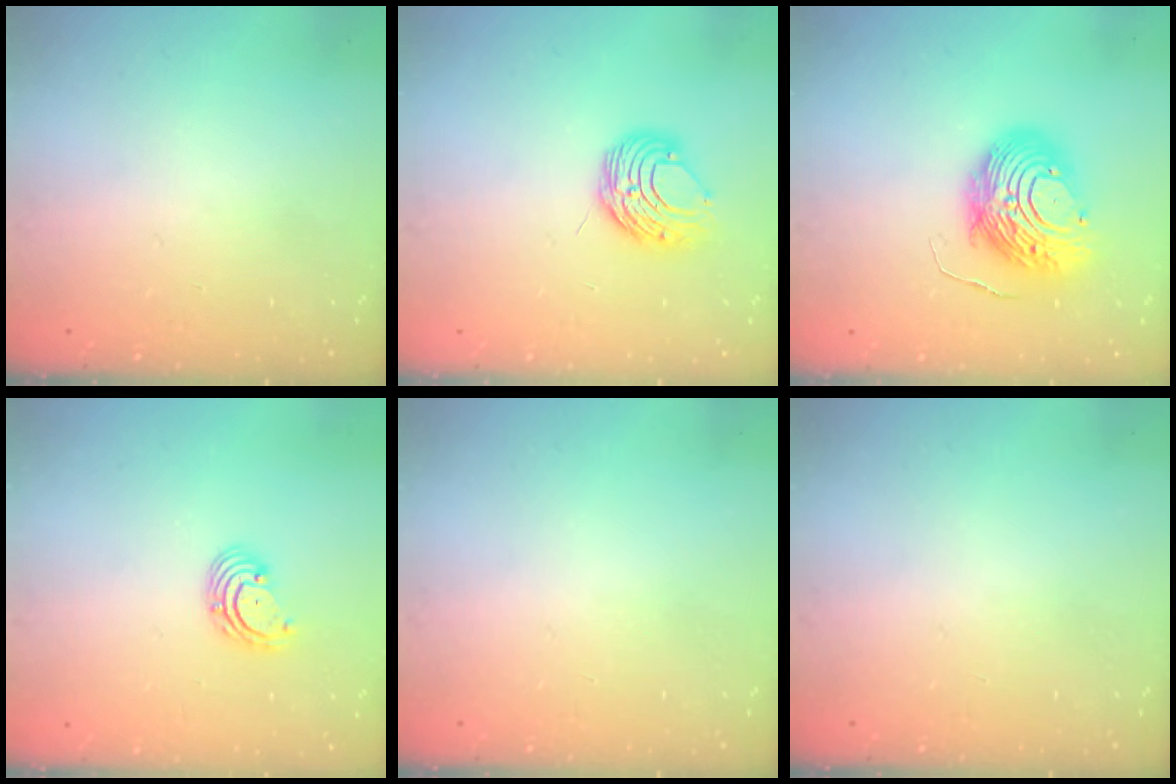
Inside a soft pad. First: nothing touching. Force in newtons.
{"total": 8.8, "press": 8.8, "slide": 0.8}
{"total": 12.2, "press": 12.2, "slide": 1.2}
{"total": 2.7, "press": 2.7, "slide": 0.1}
{"total": 0.0}
{"total": 0.0}